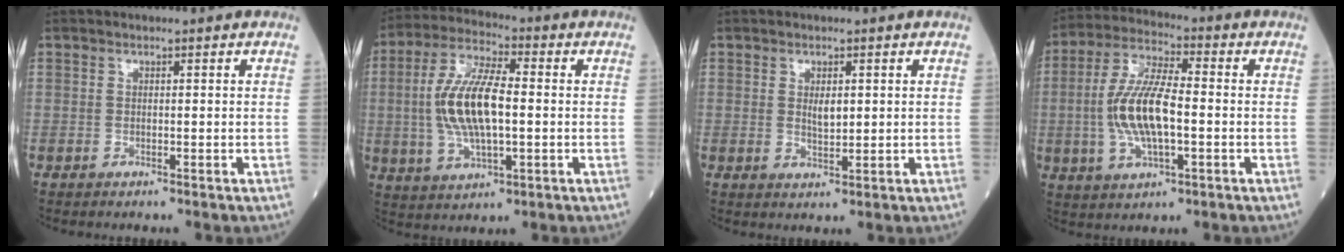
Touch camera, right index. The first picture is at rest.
{"total": 12.4, "force": [-0.1, 4.0, 11.8], "torque": [-0.250, 0.006, 0.000]}
{"total": 2.4, "force": [0.6, 1.0, 2.1], "torque": [-0.039, -0.005, 0.013]}
{"total": 11.7, "force": [-1.1, 3.5, 11.1], "torque": [-0.235, 0.004, -0.019]}